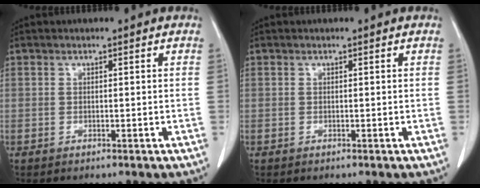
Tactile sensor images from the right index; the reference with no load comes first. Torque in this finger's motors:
{"motor_torque": [0.00, 0.00, 0.00, 0.00]}